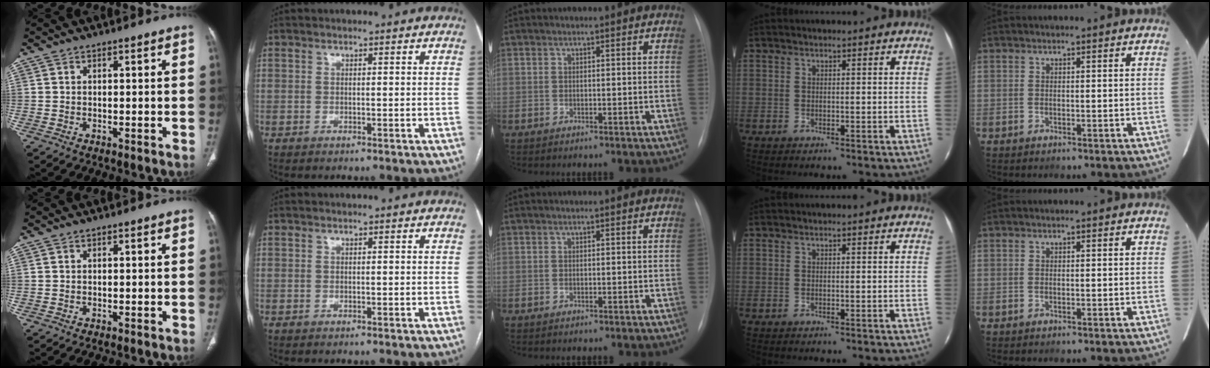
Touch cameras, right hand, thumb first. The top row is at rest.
{}